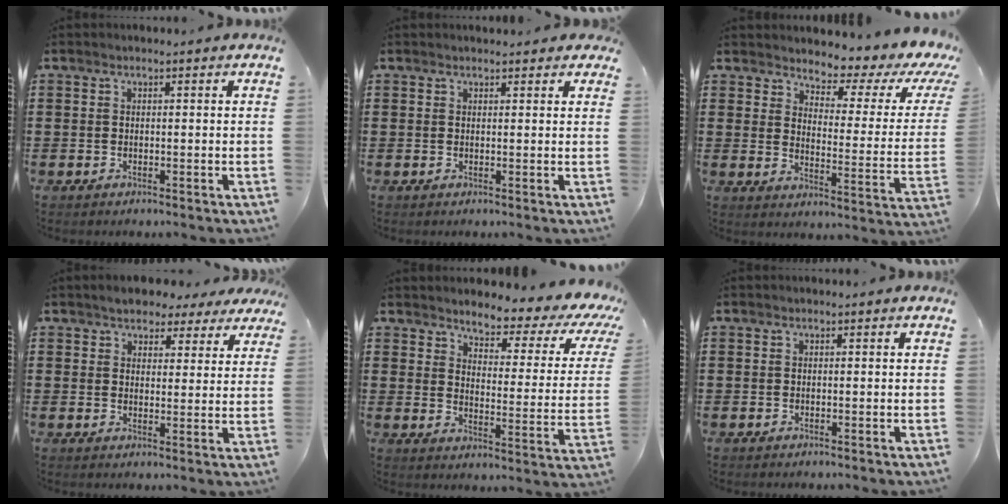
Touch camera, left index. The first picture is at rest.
{"total": 1.0, "force": [1.0, 0.3, 0.3], "torque": [-0.009, 0.003, 0.018]}
{"total": 3.5, "force": [3.0, 0.9, 1.5], "torque": [-0.038, -0.035, 0.040]}
{"total": 4.2, "force": [3.7, 1.8, 0.8], "torque": [-0.025, -0.003, 0.067]}
{"total": 3.6, "force": [3.2, 0.7, 1.6], "torque": [-0.045, -0.030, 0.044]}
{"total": 0.0}